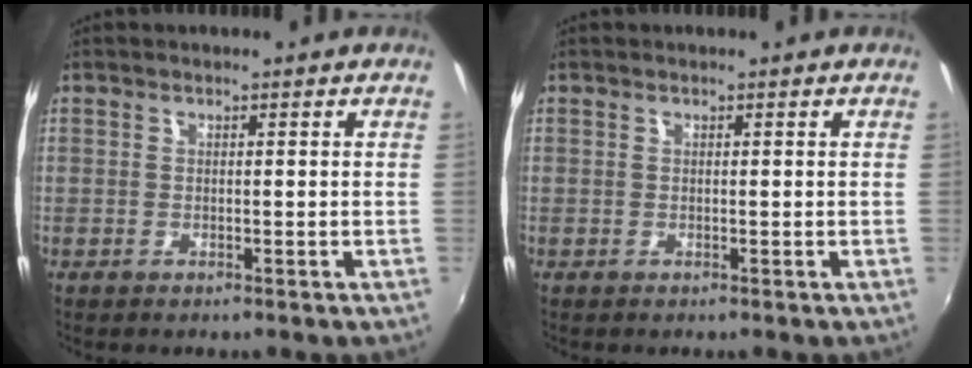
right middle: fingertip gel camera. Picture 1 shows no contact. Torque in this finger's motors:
{"motor_torque": [0.00, 0.00, 0.00, 0.00]}